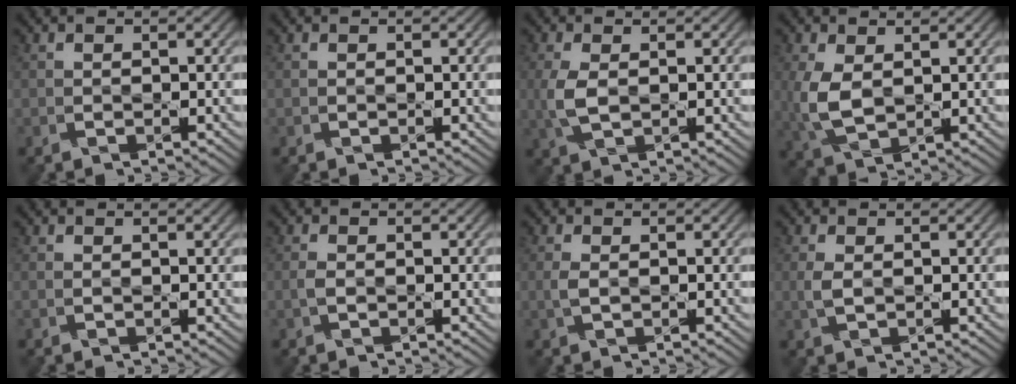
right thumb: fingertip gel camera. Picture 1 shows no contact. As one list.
[{"total": 0.0}, {"total": 3.8, "force": [0.2, 2.0, 3.2], "torque": [-0.090, 0.000, 0.005]}, {"total": 6.0, "force": [0.6, 3.6, 4.8], "torque": [-0.131, -0.001, 0.013]}, {"total": 0.5, "force": [0.4, 0.1, 0.4], "torque": [-0.009, 0.002, 0.006]}, {"total": 1.0, "force": [-0.1, 0.6, 0.8], "torque": [-0.023, 0.004, -0.003]}, {"total": 1.5, "force": [0.1, 0.7, 1.2], "torque": [-0.035, 0.002, 0.002]}, {"total": 1.9, "force": [0.3, 1.1, 1.6], "torque": [-0.044, 0.001, 0.005]}]